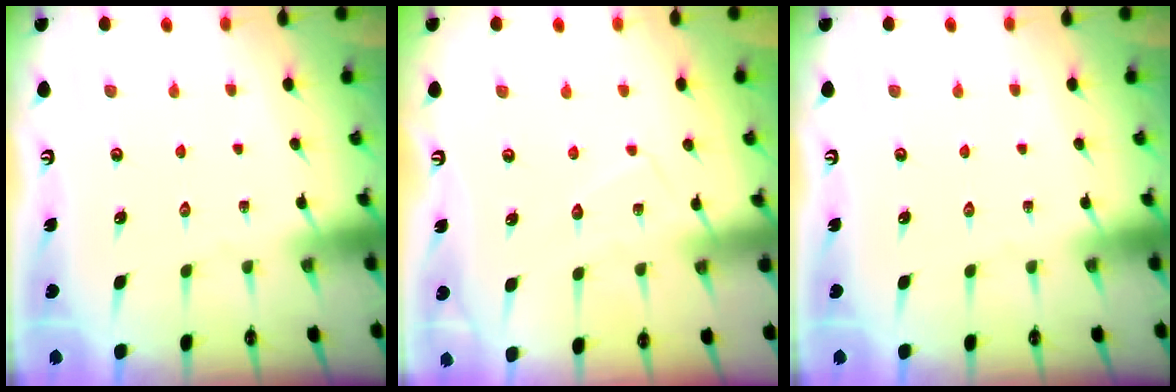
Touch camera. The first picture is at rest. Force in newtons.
{"total": 4.7, "press": 4.7, "slide": 0.2}
{"total": 0.0}